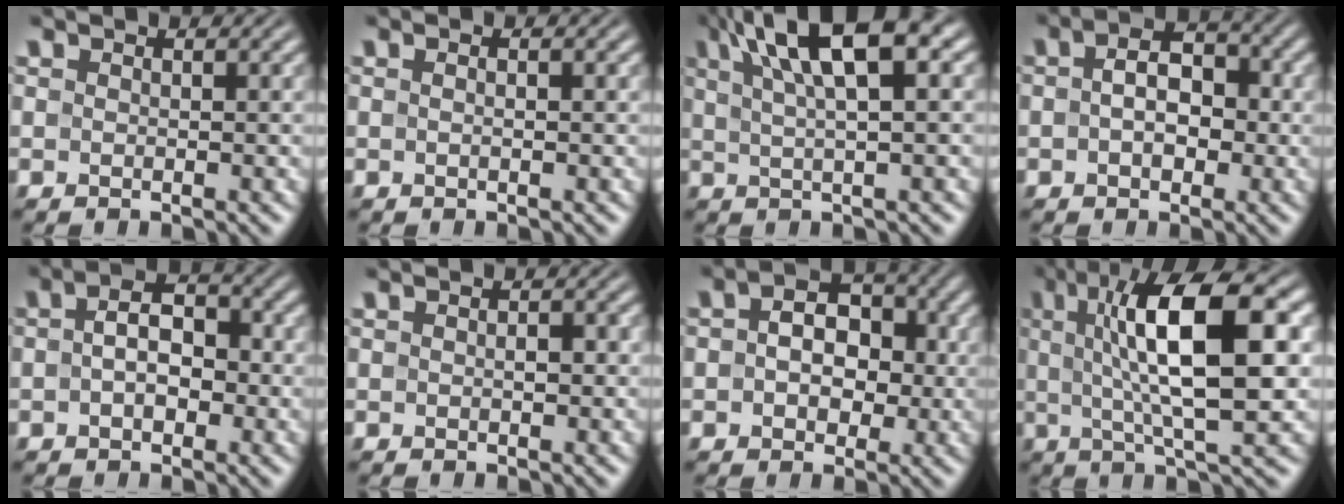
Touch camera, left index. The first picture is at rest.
{"total": 0.8, "force": [0.2, 0.2, 0.7], "torque": [-0.008, -0.010, -0.001]}
{"total": 8.7, "force": [3.8, 2.7, 7.3], "torque": [-0.112, 0.021, 0.061]}
{"total": 4.6, "force": [0.2, 3.1, 3.4], "torque": [-0.041, 0.010, -0.011]}
{"total": 4.2, "force": [0.0, 2.7, 3.3], "torque": [-0.043, 0.009, -0.012]}
{"total": 0.8, "force": [0.0, 0.4, 0.6], "torque": [-0.009, -0.001, 0.000]}
{"total": 5.4, "force": [0.5, 3.9, 3.7], "torque": [-0.043, 0.010, -0.008]}
{"total": 11.3, "force": [2.2, 3.3, 10.6], "torque": [-0.165, 0.013, 0.037]}